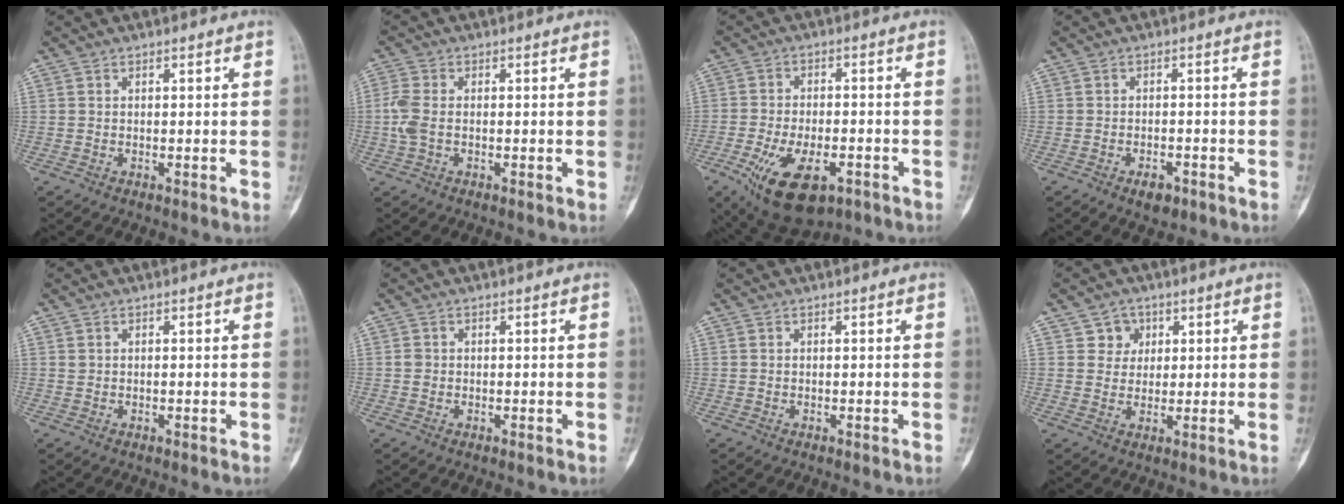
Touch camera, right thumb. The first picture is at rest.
{"total": 4.2, "force": [-0.3, 2.5, 3.4], "torque": [-0.100, 0.005, -0.011]}
{"total": 14.6, "force": [-7.0, 7.0, 10.7], "torque": [-0.195, 0.013, -0.101]}
{"total": 3.2, "force": [-1.9, 1.5, 2.1], "torque": [-0.030, 0.007, -0.026]}
{"total": 0.5, "force": [0.2, 0.4, 0.2], "torque": [-0.001, 0.001, 0.005]}
{"total": 1.2, "force": [0.0, 1.1, 0.5], "torque": [-0.006, 0.003, 0.003]}
{"total": 0.0}
{"total": 4.1, "force": [1.7, 3.6, 0.7], "torque": [0.016, -0.003, 0.023]}